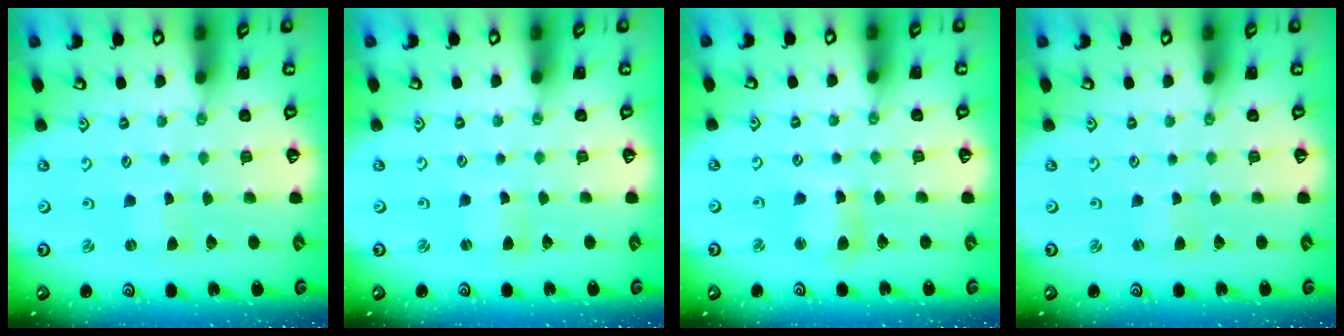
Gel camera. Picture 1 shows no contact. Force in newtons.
{"total": 1.5, "press": 1.4, "slide": 0.3}
{"total": 5.7, "press": 5.6, "slide": 0.8}
{"total": 1.1, "press": 1.0, "slide": 0.2}